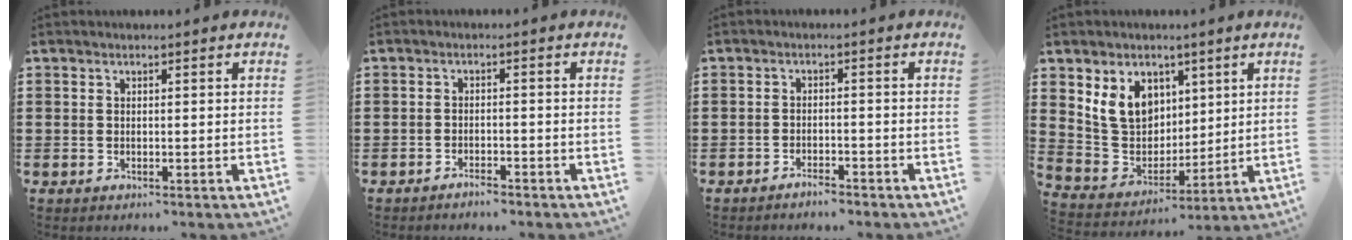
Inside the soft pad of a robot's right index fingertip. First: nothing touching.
{"total": 1.6, "force": [-1.6, 0.2, 0.4], "torque": [-0.012, 0.001, -0.032]}
{"total": 2.0, "force": [-1.9, 0.2, 0.4], "torque": [-0.012, 0.001, -0.039]}
{"total": 9.2, "force": [4.1, 7.5, 3.4], "torque": [-0.101, 0.003, 0.082]}